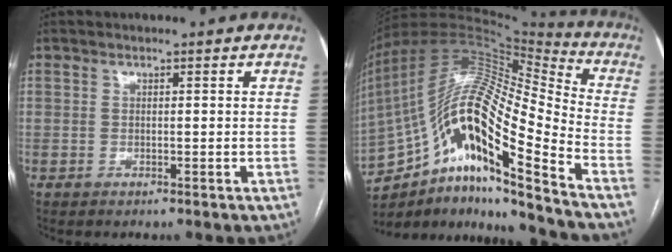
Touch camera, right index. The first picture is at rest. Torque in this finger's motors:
{"motor_torque": [1.18, -0.96, 0.88, 0.21]}